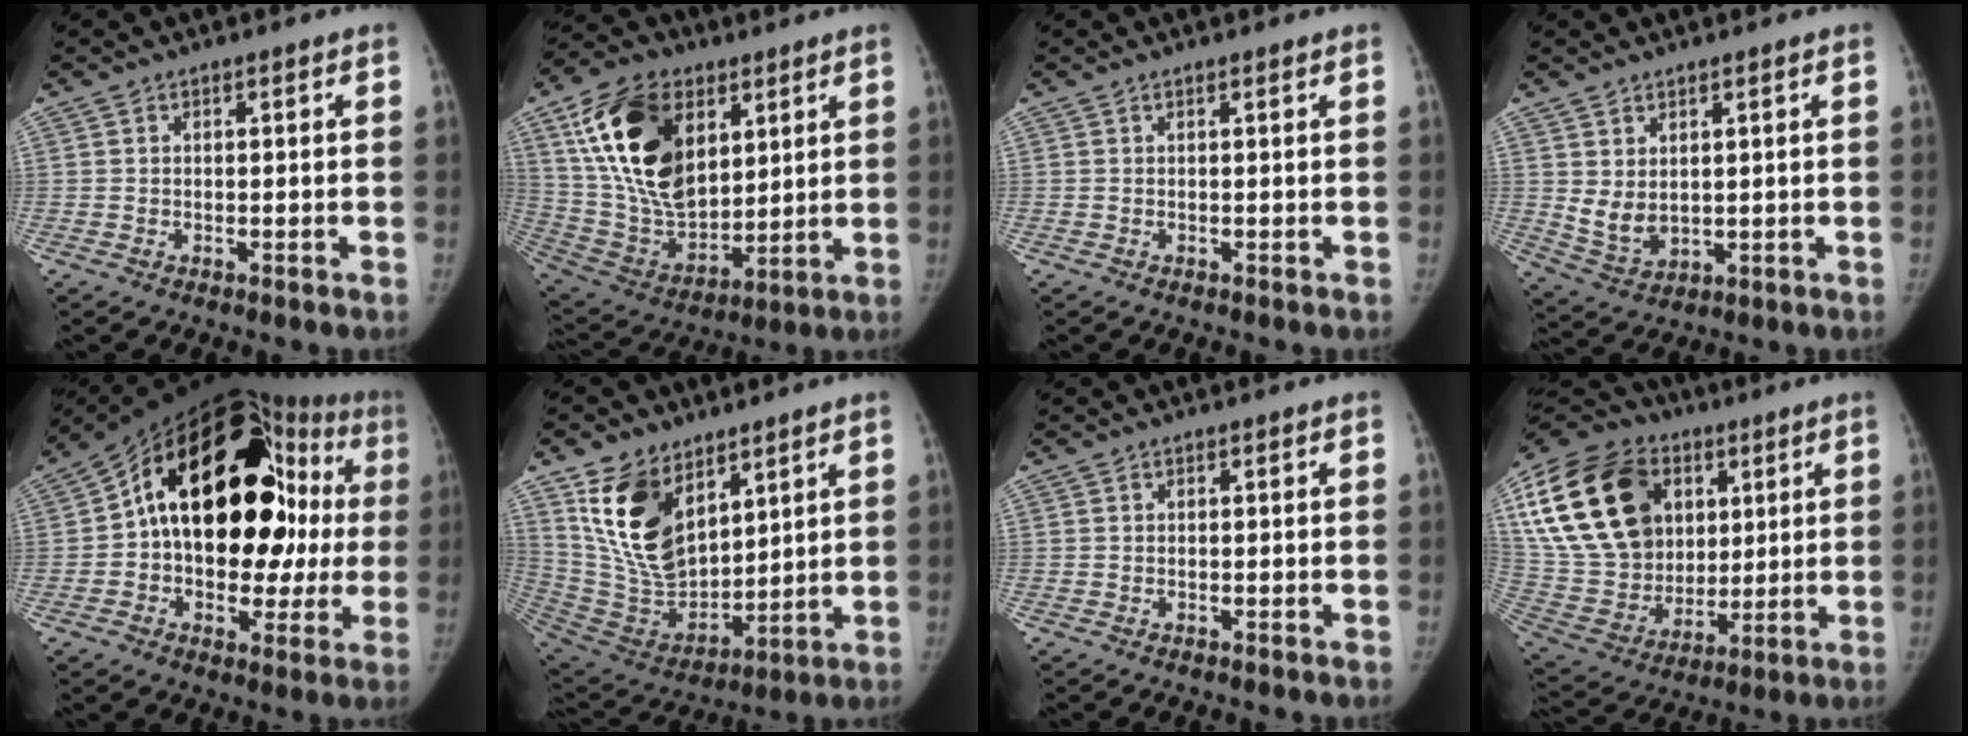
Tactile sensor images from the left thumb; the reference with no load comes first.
{"total": 22.7, "force": [8.5, 14.0, 15.8], "torque": [-0.267, -0.035, 0.161]}
{"total": 0.0}
{"total": 5.7, "force": [1.3, 3.8, 4.0], "torque": [-0.062, -0.012, 0.044]}
{"total": 30.4, "force": [2.9, 17.7, 24.6], "torque": [-0.330, 0.062, 0.048]}
{"total": 18.2, "force": [9.2, 10.8, 11.4], "torque": [-0.173, -0.052, 0.196]}
{"total": 0.0}
{"total": 28.3, "force": [9.0, 20.6, 17.3], "torque": [-0.337, 0.011, 0.168]}